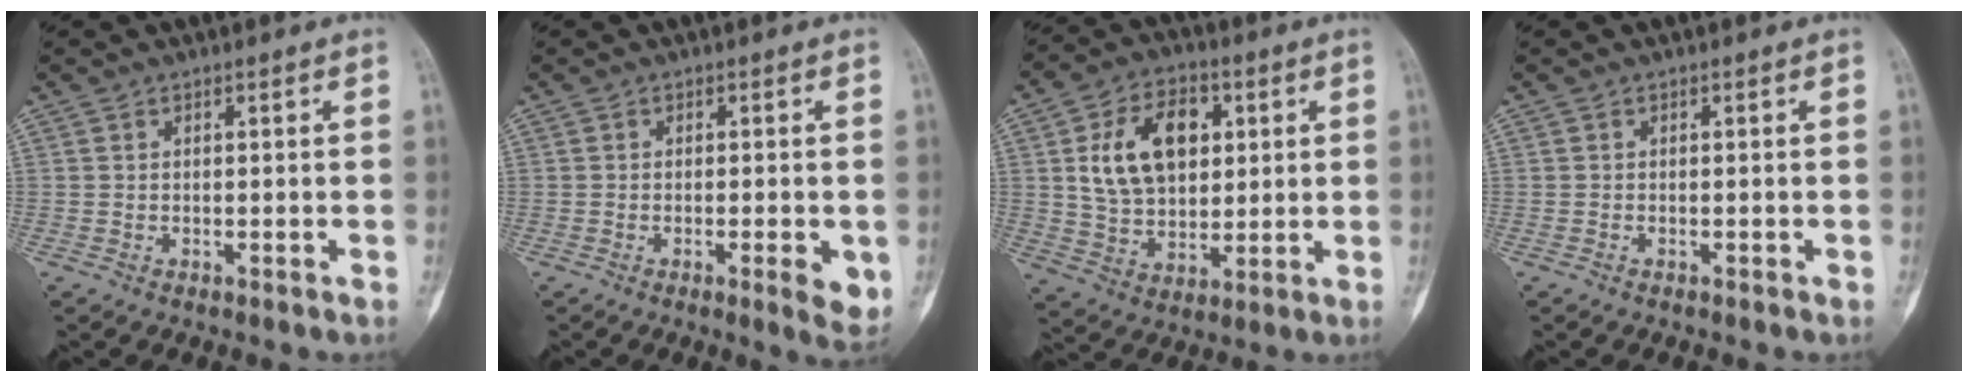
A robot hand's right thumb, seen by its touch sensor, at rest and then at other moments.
{"total": 4.8, "force": [-1.2, 1.3, 4.4], "torque": [-0.058, -0.009, -0.015]}
{"total": 15.1, "force": [3.7, 10.1, 10.6], "torque": [-0.149, -0.004, 0.067]}
{"total": 0.0}